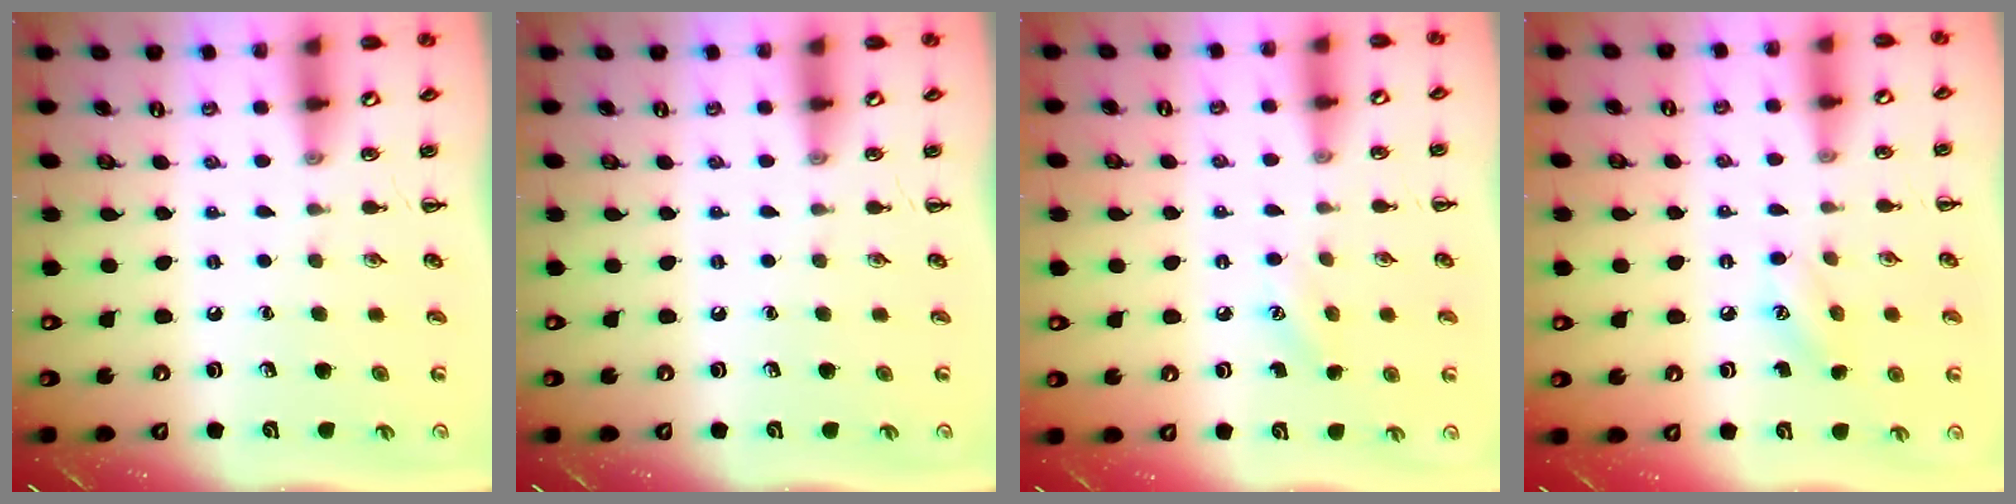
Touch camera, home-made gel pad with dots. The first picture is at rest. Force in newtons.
{"total": 0.0}
{"total": 6.3, "press": 6.1, "slide": 1.7}
{"total": 7.7, "press": 7.5, "slide": 2.0}